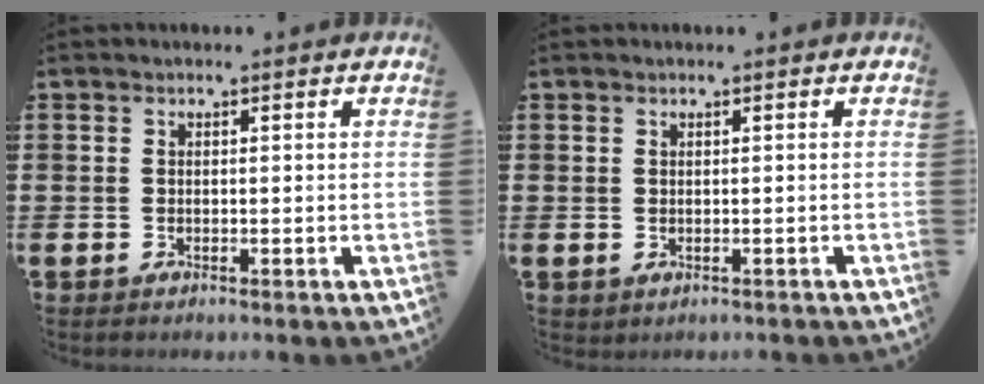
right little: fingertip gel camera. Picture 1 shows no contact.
{"total": 0.0}